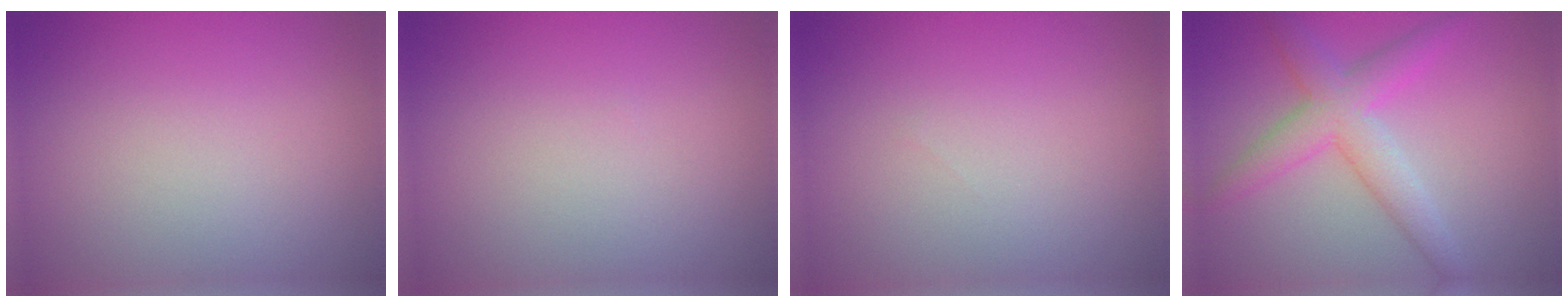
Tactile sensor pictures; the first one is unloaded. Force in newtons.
{"total": 0.0}
{"total": 0.0}
{"total": 4.4, "press": 4.4, "slide": 0.0}